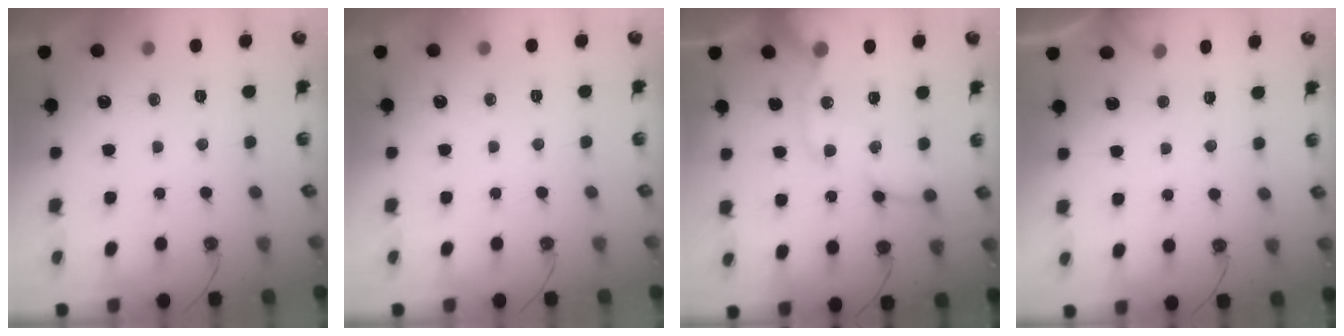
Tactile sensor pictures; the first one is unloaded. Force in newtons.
{"total": 0.0}
{"total": 16.4, "press": 16.2, "slide": 2.0}
{"total": 2.8, "press": 2.8, "slide": 0.3}